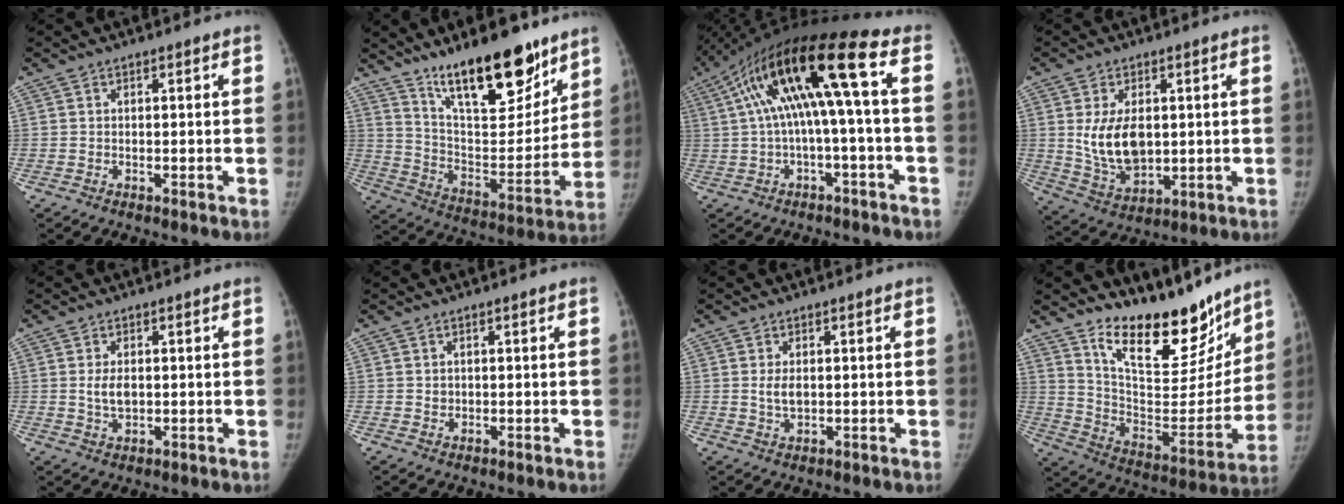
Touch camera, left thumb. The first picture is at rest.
{"total": 21.6, "force": [15.4, 7.2, 13.4], "torque": [-0.159, -0.093, 0.260]}
{"total": 16.3, "force": [1.7, 2.4, 16.0], "torque": [-0.305, 0.063, 0.031]}
{"total": 10.7, "force": [1.3, 6.6, 8.3], "torque": [-0.131, -0.017, 0.042]}
{"total": 3.6, "force": [0.4, 2.2, 2.8], "torque": [-0.050, -0.006, 0.011]}
{"total": 1.0, "force": [0.3, 0.9, 0.4], "torque": [0.001, -0.001, 0.007]}
{"total": 2.9, "force": [0.4, 1.7, 2.3], "torque": [-0.042, -0.008, 0.012]}
{"total": 21.3, "force": [16.5, 7.8, 11.0], "torque": [-0.103, -0.113, 0.276]}